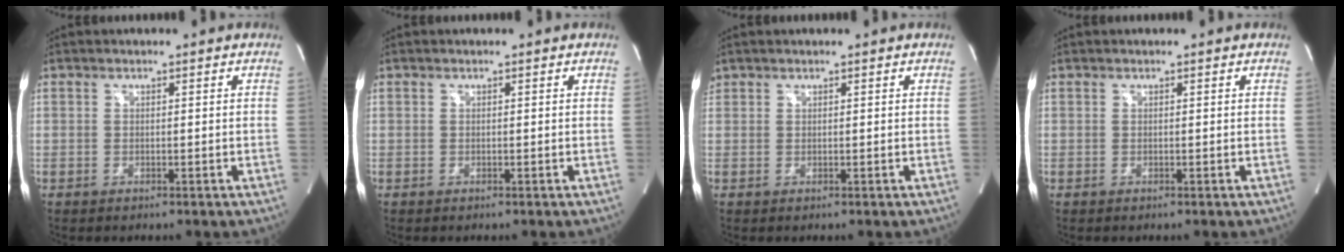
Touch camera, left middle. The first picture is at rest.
{"total": 0.0}
{"total": 0.7, "force": [0.6, 0.4, 0.0], "torque": [-0.001, 0.014, 0.013]}
{"total": 0.0}